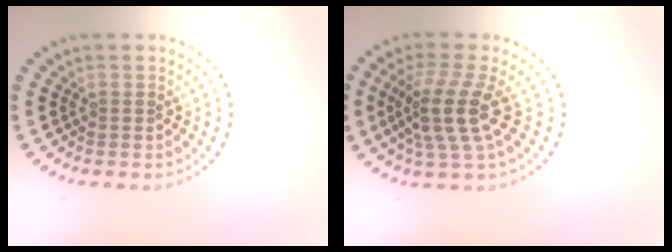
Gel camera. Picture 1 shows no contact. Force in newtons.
{"total": 4.4, "press": 3.3, "slide": 2.9}